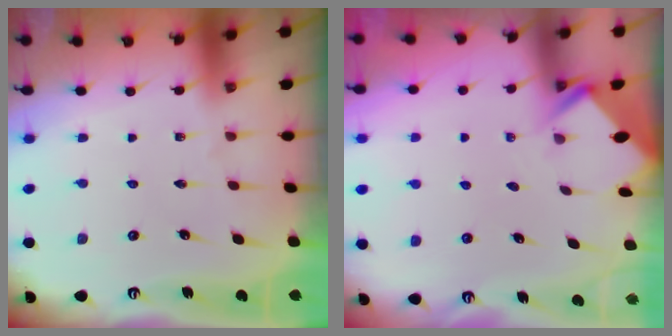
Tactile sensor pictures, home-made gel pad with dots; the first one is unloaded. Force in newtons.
{"total": 2.7, "press": 2.7, "slide": 0.2}